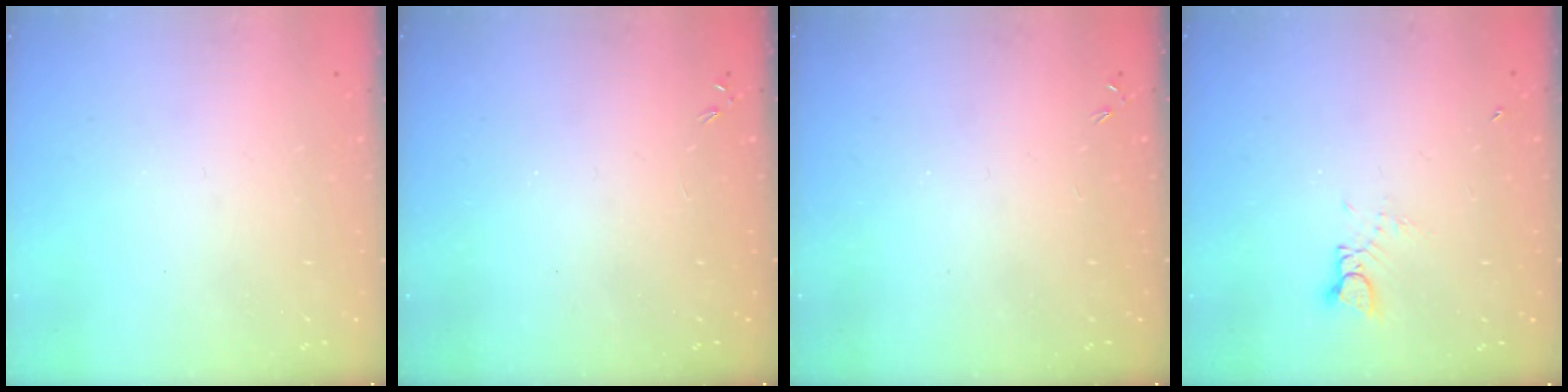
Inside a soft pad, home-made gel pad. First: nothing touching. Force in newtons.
{"total": 0.0}
{"total": 0.0}
{"total": 2.7, "press": 2.7, "slide": 0.2}